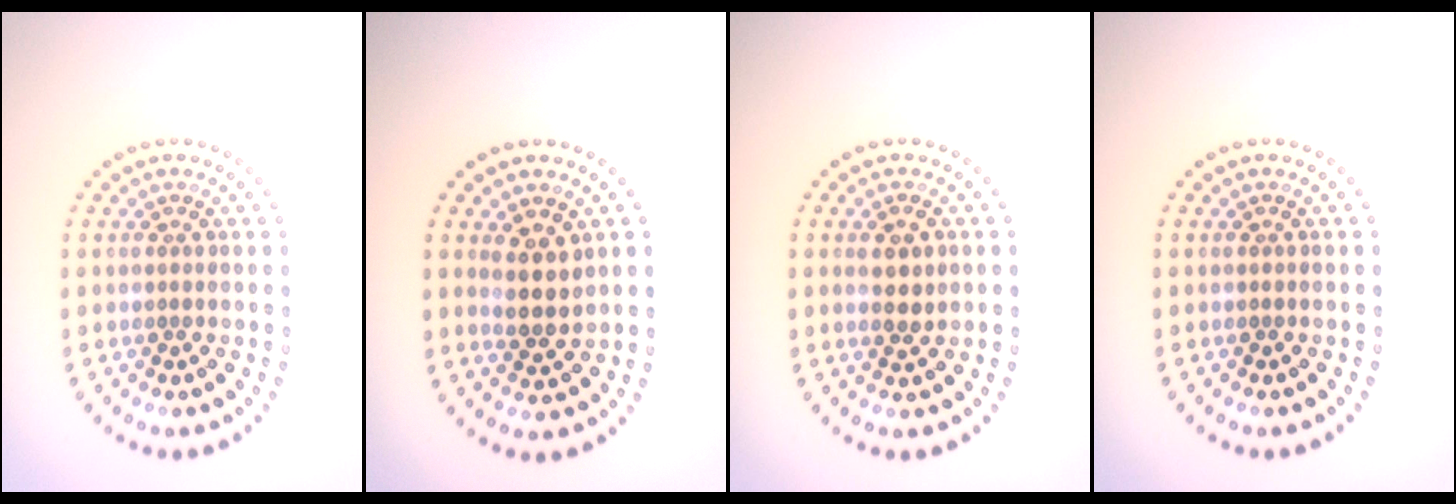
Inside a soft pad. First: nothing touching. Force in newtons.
{"total": 2.9, "press": 2.6, "slide": 1.2}
{"total": 2.3, "press": 2.3, "slide": 0.6}
{"total": 0.0}